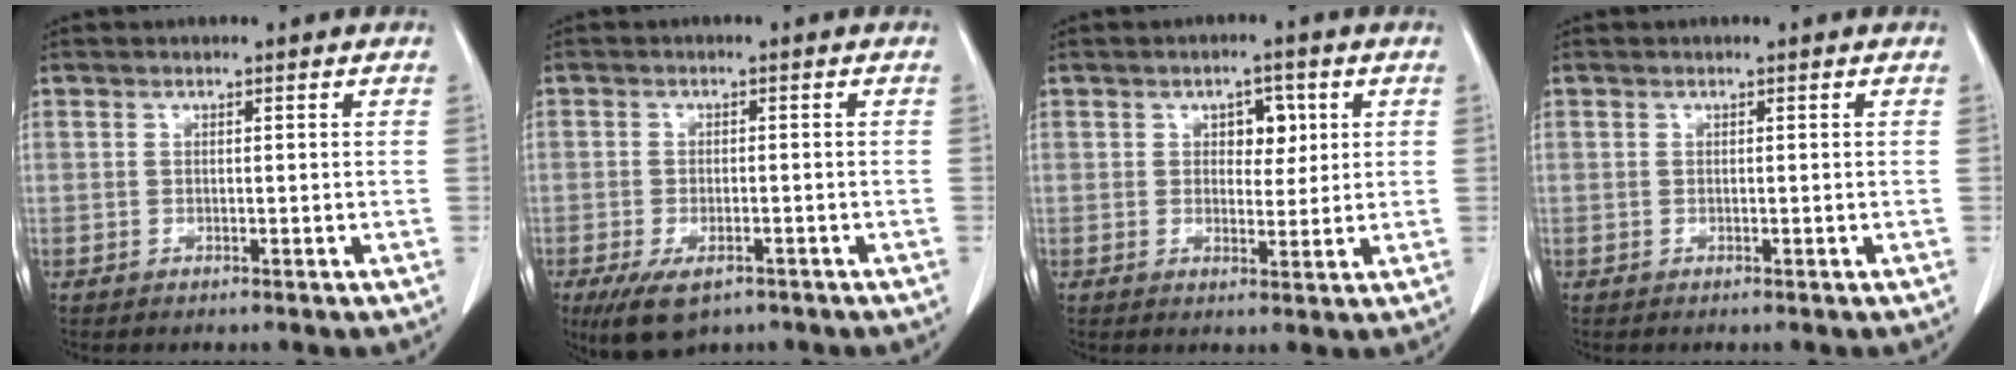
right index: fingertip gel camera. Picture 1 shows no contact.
{"total": 6.5, "force": [-4.1, 2.9, 4.2], "torque": [-0.071, -0.010, -0.061]}
{"total": 3.9, "force": [1.3, 2.4, 2.8], "torque": [-0.035, 0.007, 0.021]}
{"total": 0.0}